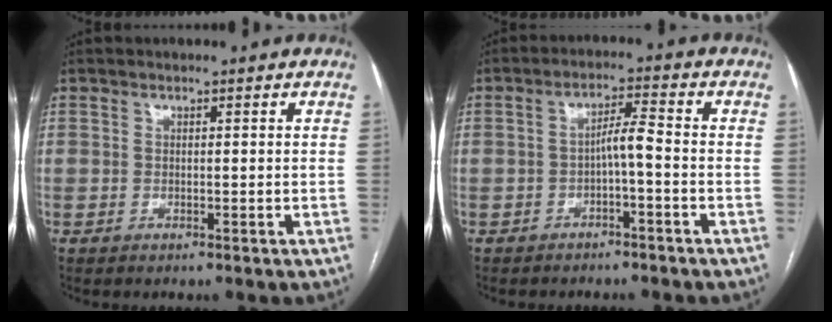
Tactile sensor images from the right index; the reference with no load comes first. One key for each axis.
{"total": 3.6, "fx": -1.3, "fy": 0.2, "fz": 3.4, "tx": -0.057, "ty": 0.014, "tz": -0.020}